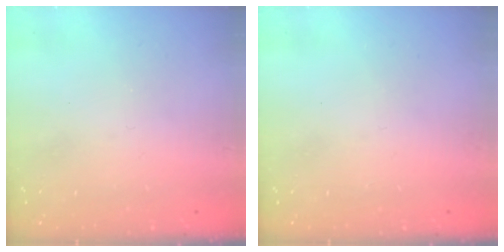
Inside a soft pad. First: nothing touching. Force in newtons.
{"total": 0.0}